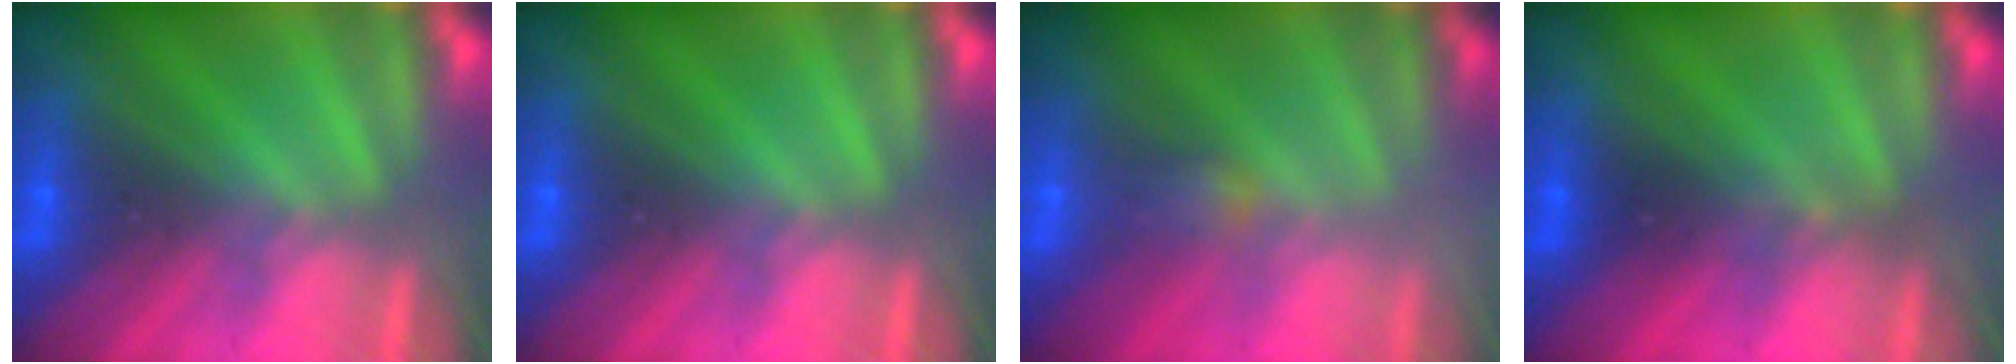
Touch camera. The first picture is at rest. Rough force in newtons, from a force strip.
{"total": 0.0}
{"total": 2.2}
{"total": 2.3}